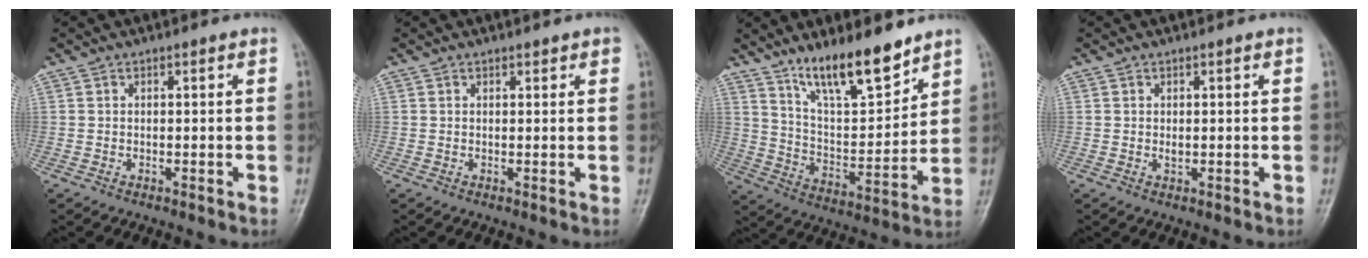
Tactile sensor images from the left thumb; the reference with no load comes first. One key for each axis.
{"total": 1.1, "fx": 0.8, "fy": 0.5, "fz": 0.5, "tx": 0.001, "ty": -0.003, "tz": 0.007}
{"total": 14.4, "fx": 10.8, "fy": 3.9, "fz": 8.6, "tx": -0.118, "ty": -0.075, "tz": 0.199}
{"total": 1.1, "fx": 0.3, "fy": 0.6, "fz": 0.9, "tx": -0.012, "ty": -0.002, "tz": 0.007}